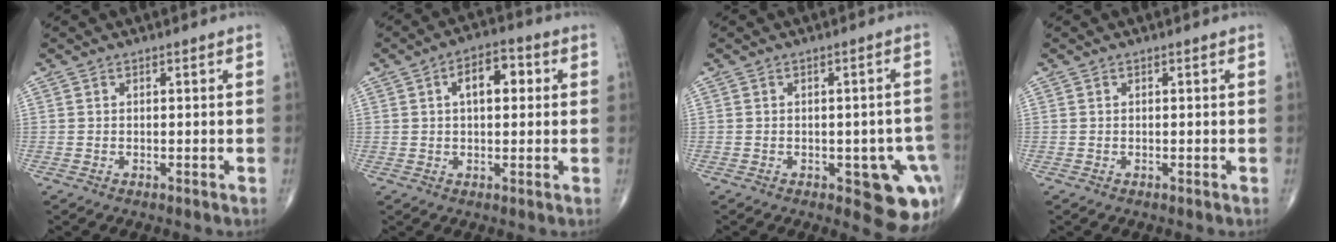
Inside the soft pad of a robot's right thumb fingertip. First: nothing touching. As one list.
[{"total": 7.1, "force": [1.7, 3.8, 5.8], "torque": [-0.075, 0.014, 0.020]}, {"total": 10.1, "force": [-3.7, 4.3, 8.3], "torque": [-0.059, 0.007, -0.040]}, {"total": 0.0}]